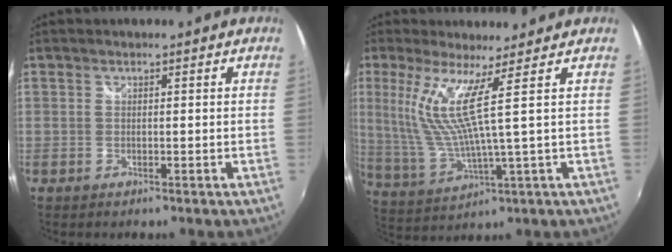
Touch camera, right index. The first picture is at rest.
{"total": 8.3, "force": [3.3, -1.0, 7.5], "torque": [-0.152, -0.018, 0.077]}